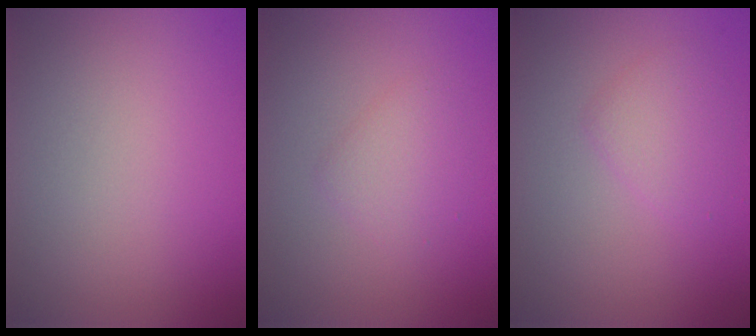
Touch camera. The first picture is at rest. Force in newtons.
{"total": 1.9, "press": 1.9, "slide": 0.2}
{"total": 2.0, "press": 2.0, "slide": 0.1}